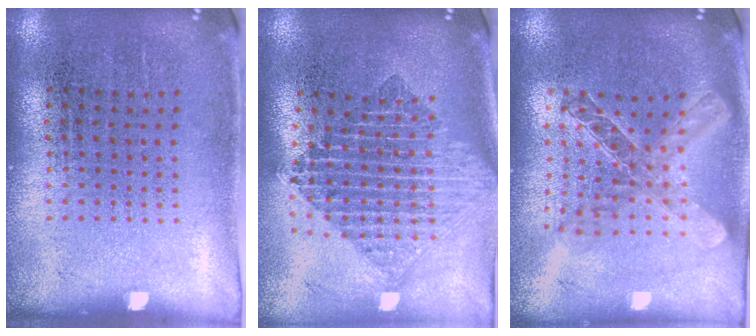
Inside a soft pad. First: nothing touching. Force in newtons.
{"total": 2.2, "press": 1.6, "slide": 1.4}
{"total": 2.0, "press": 1.7, "slide": 1.1}